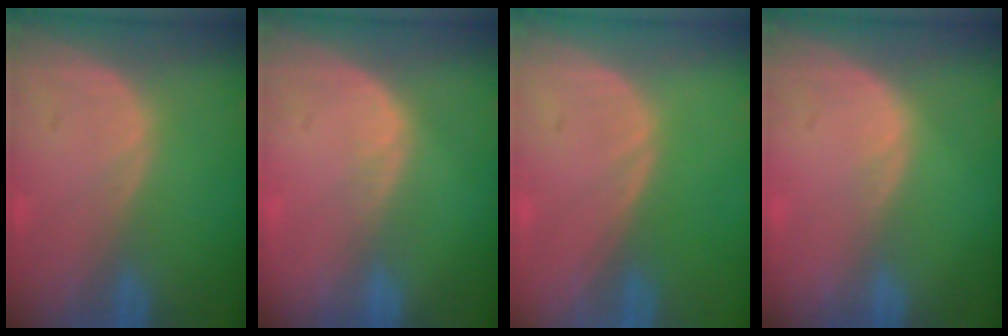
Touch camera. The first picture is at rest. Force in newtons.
{"total": 2.0, "press": 1.1, "slide": 1.7}
{"total": 0.0}
{"total": 0.8, "press": 0.5, "slide": 0.7}